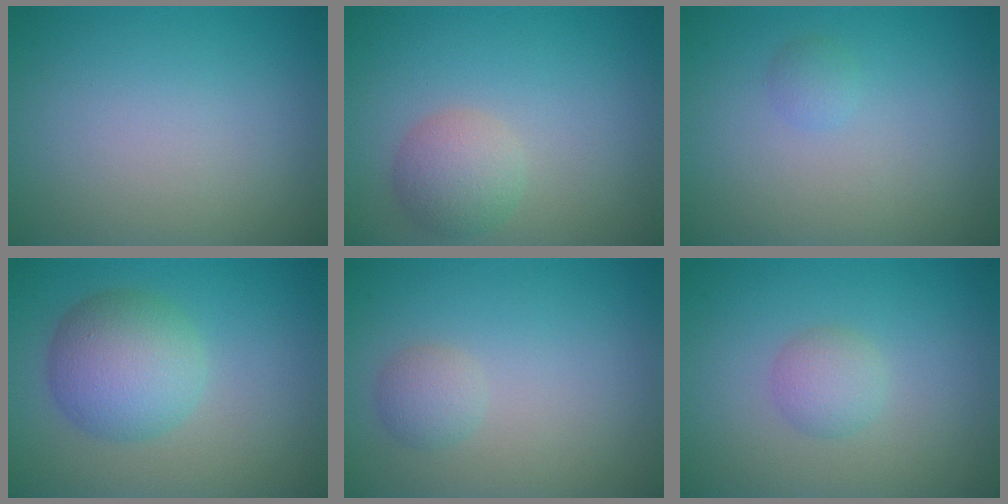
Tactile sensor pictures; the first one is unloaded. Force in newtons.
{"total": 3.0, "press": 3.0, "slide": 0.1}
{"total": 0.9, "press": 0.9, "slide": 0.0}
{"total": 5.6, "press": 5.6, "slide": 0.2}
{"total": 1.5, "press": 1.5, "slide": 0.0}
{"total": 1.9, "press": 1.9, "slide": 0.1}